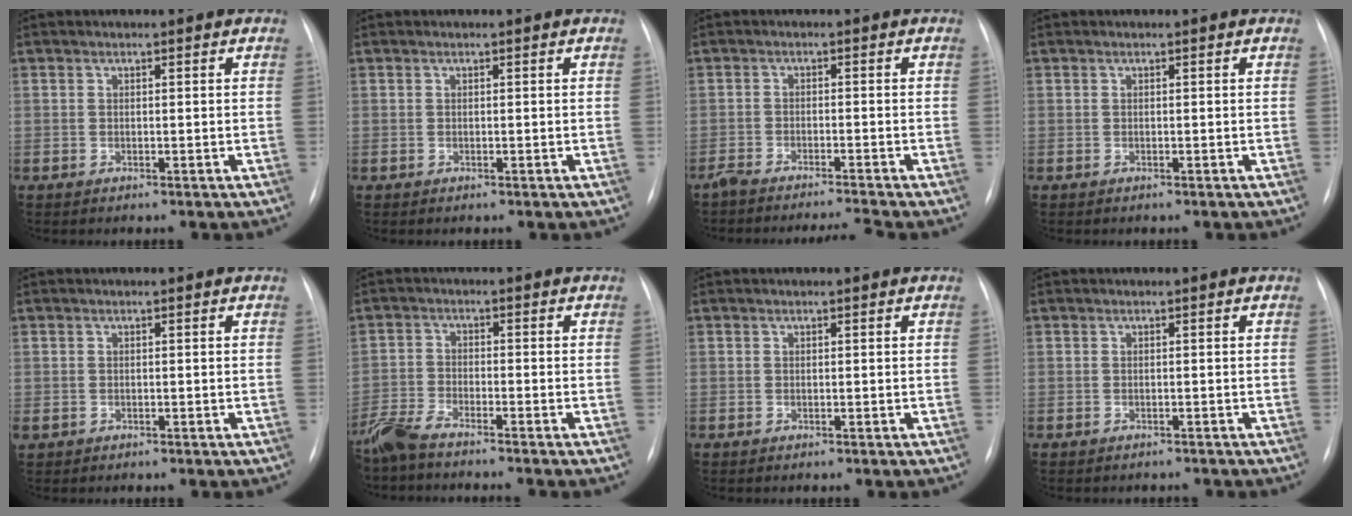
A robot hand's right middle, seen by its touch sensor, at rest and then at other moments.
{"total": 0.0}
{"total": 5.4, "force": [-5.0, -1.1, 1.8], "torque": [-0.028, -0.009, -0.082]}
{"total": 0.0}
{"total": 1.0, "force": [-0.3, 0.8, 0.5], "torque": [-0.011, 0.007, 0.002]}
{"total": 5.4, "force": [-4.9, 0.1, 2.2], "torque": [-0.048, -0.019, -0.098]}
{"total": 0.0}
{"total": 2.6, "force": [-2.4, 1.0, 0.6], "torque": [-0.009, -0.002, -0.028]}